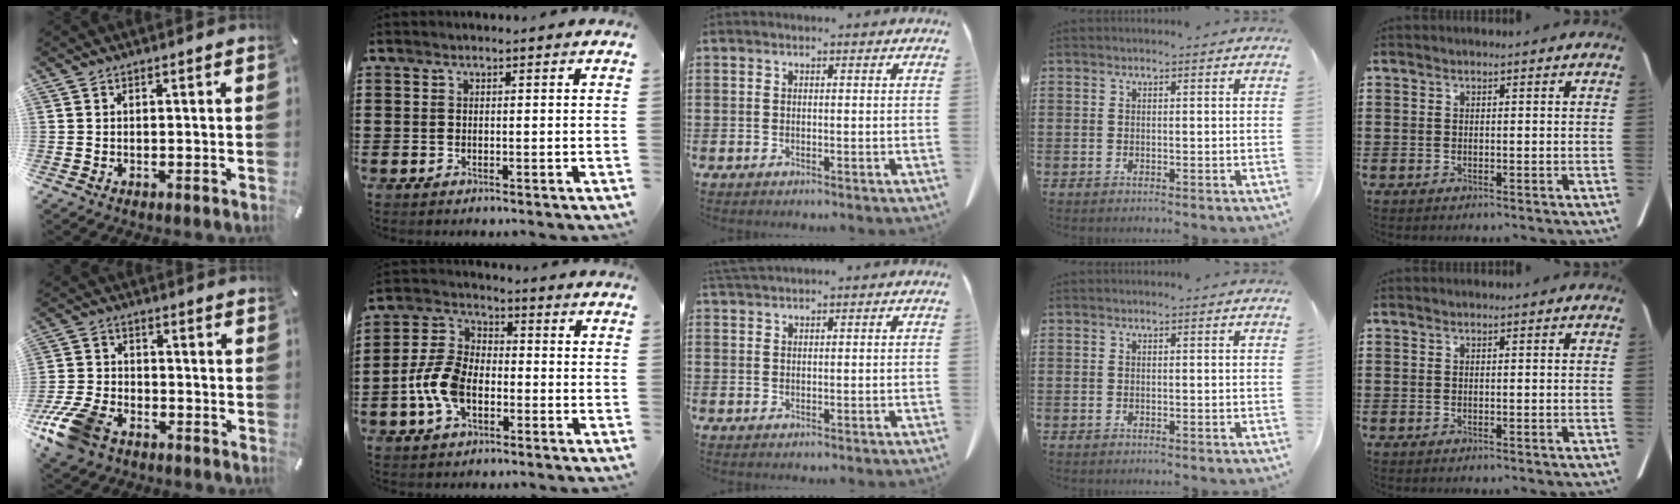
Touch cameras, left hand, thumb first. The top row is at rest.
{"thumb": {"total": 11.5, "force": [-7.2, 6.6, 6.0], "torque": [-0.133, 0.033, -0.135]}, "index": {"total": 8.5, "force": [-2.8, 5.1, 6.1], "torque": [-0.161, 0.002, -0.061]}, "middle": {"total": 1.8, "force": [1.7, 0.1, 0.6], "torque": [-0.016, -0.002, 0.035]}}